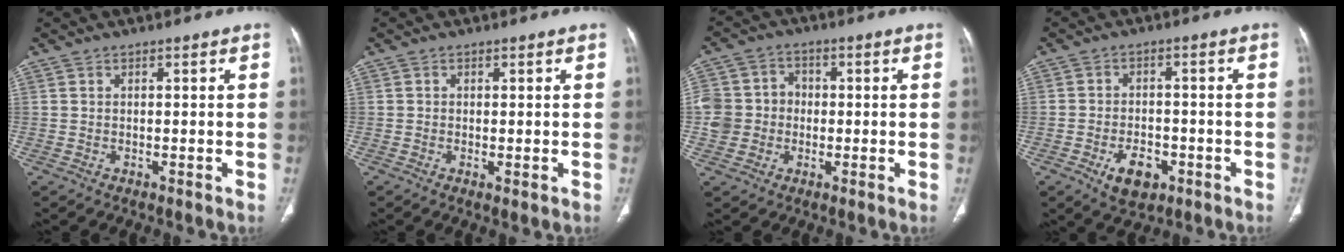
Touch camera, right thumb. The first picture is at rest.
{"total": 1.1, "force": [-0.2, 0.4, 1.0], "torque": [-0.023, -0.005, -0.004]}
{"total": 8.9, "force": [-0.8, 8.3, 3.0], "torque": [-0.040, 0.026, -0.017]}
{"total": 6.9, "force": [-3.1, 4.2, 4.4], "torque": [-0.058, 0.014, -0.044]}